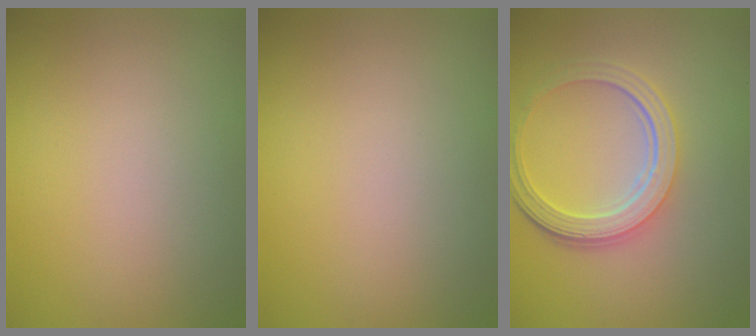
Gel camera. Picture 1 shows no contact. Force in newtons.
{"total": 0.0}
{"total": 5.0, "press": 3.7, "slide": 3.3}